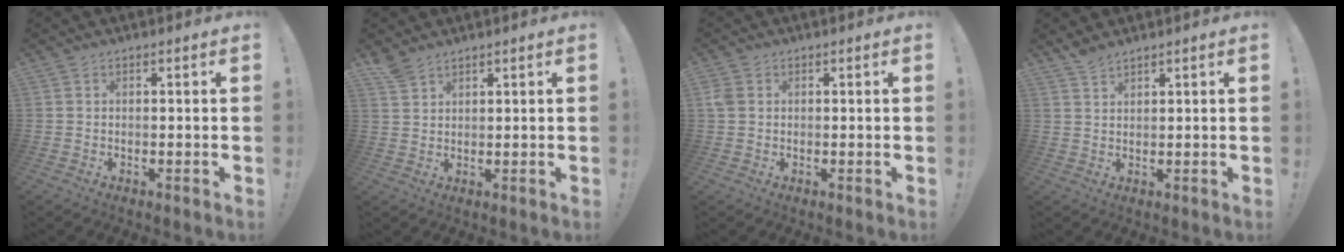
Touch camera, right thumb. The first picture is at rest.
{"total": 3.8, "force": [3.1, 1.6, 1.4], "torque": [-0.026, -0.018, 0.060]}
{"total": 3.2, "force": [0.8, 2.5, 1.8], "torque": [-0.033, 0.007, 0.018]}
{"total": 3.0, "force": [2.6, 0.6, 1.4], "torque": [-0.026, -0.014, 0.047]}